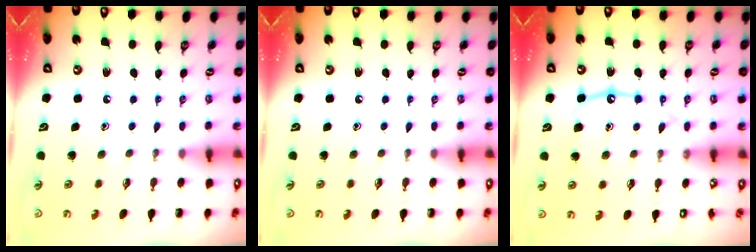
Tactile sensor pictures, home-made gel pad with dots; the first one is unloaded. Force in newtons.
{"total": 0.0}
{"total": 11.4, "press": 11.3, "slide": 1.1}